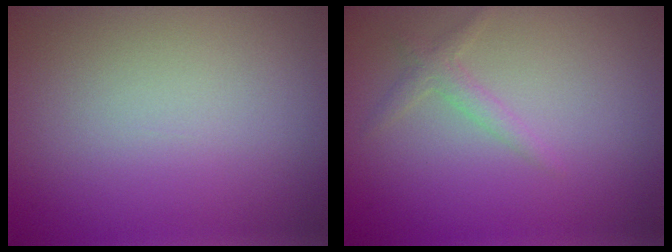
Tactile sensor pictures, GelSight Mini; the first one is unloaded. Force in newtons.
{"total": 1.4, "press": 1.4, "slide": 0.1}